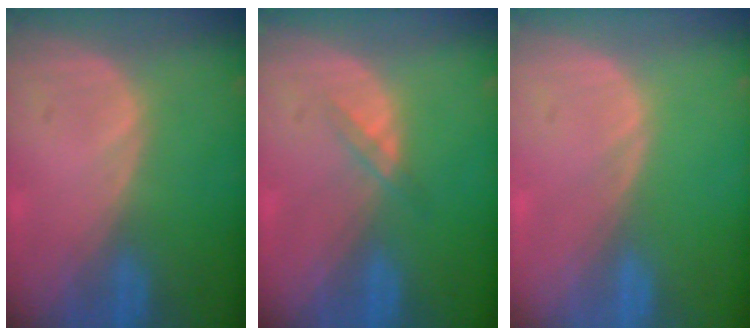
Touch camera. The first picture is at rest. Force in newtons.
{"total": 1.5, "press": 1.5, "slide": 0.1}
{"total": 0.0}